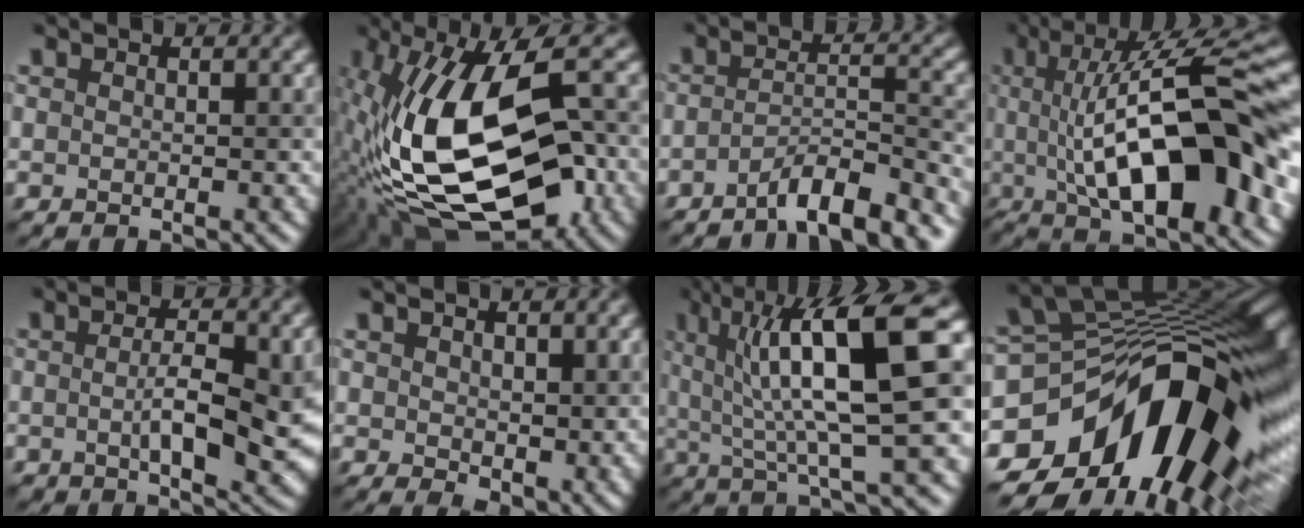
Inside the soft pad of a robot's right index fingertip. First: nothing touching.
{"total": 16.8, "force": [-2.2, 8.8, 14.2], "torque": [-0.260, 0.000, -0.041]}
{"total": 6.1, "force": [-4.6, 1.2, 3.9], "torque": [-0.055, 0.008, -0.077]}
{"total": 16.2, "force": [0.2, 5.0, 15.4], "torque": [-0.212, 0.018, -0.002]}
{"total": 6.3, "force": [-0.4, 2.0, 6.0], "torque": [-0.105, -0.009, -0.003]}
{"total": 4.3, "force": [1.1, 2.7, 3.1], "torque": [-0.055, -0.016, 0.027]}
{"total": 12.5, "force": [3.3, 3.0, 11.7], "torque": [-0.181, 0.012, 0.056]}
{"total": 17.8, "force": [-5.3, 9.7, 13.9], "torque": [-0.222, 0.001, -0.090]}